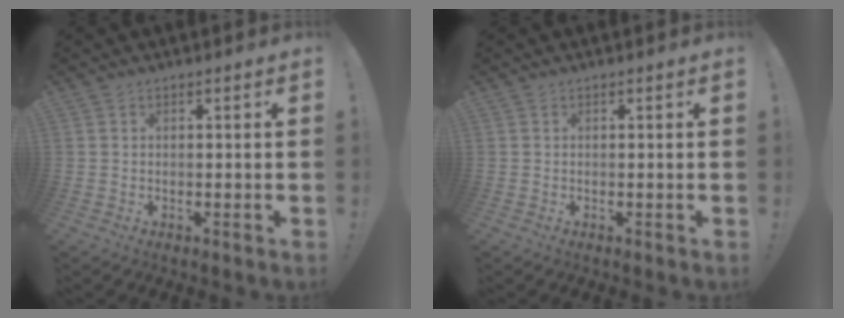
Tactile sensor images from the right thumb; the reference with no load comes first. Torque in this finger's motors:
{"motor_torque": [0.00, 0.00, 0.00, 0.00, 0.00]}